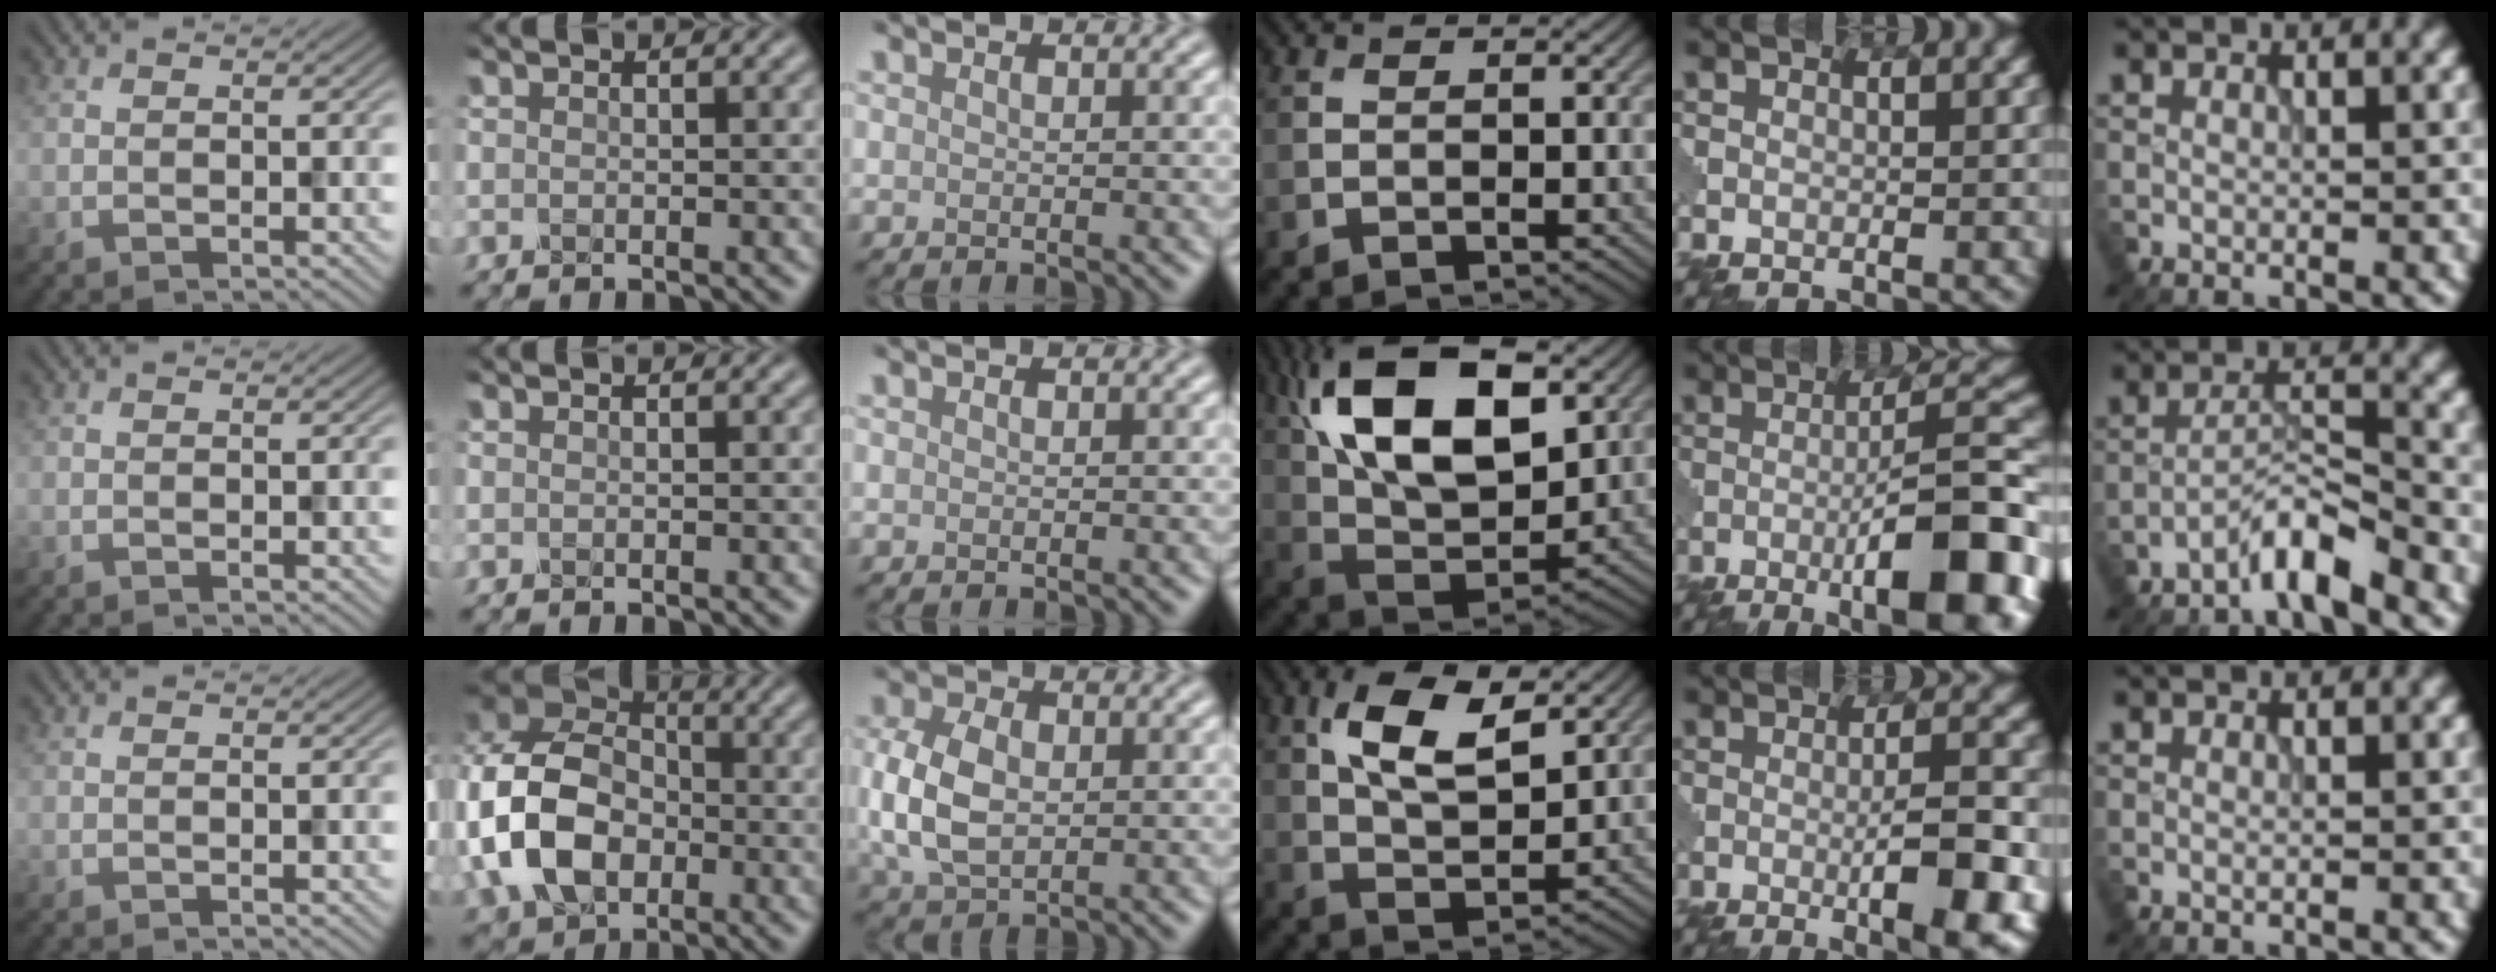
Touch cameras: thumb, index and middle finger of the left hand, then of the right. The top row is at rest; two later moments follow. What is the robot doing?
{"motion": "dispense", "object": "glue stick"}